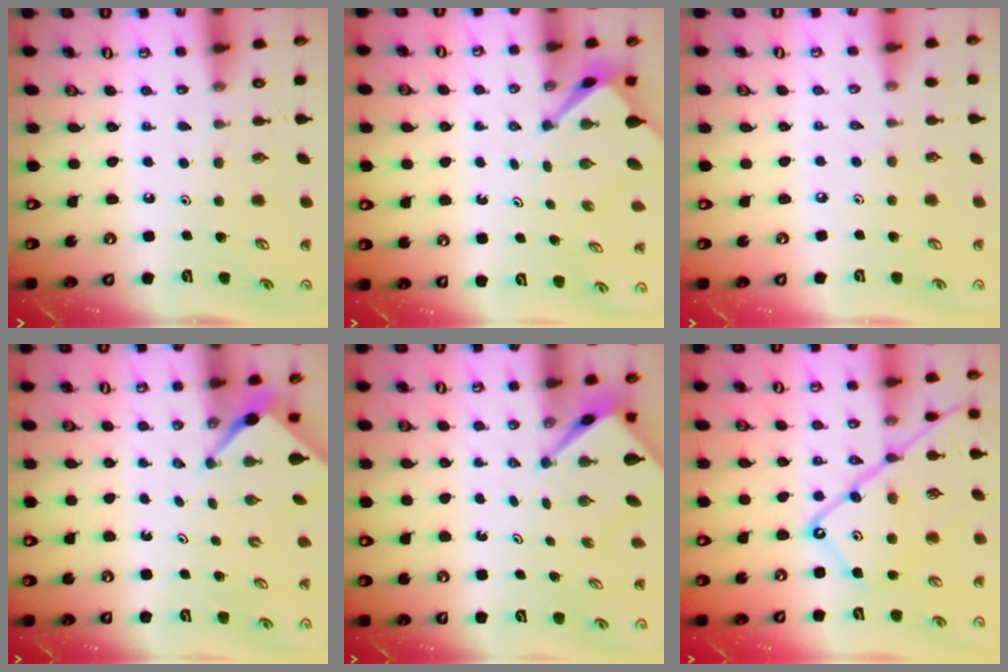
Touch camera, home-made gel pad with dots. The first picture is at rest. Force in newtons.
{"total": 3.1, "press": 3.1, "slide": 0.3}
{"total": 1.5, "press": 1.5, "slide": 0.4}
{"total": 2.4, "press": 2.4, "slide": 0.3}
{"total": 3.1, "press": 3.1, "slide": 0.2}
{"total": 18.0, "press": 17.9, "slide": 1.9}